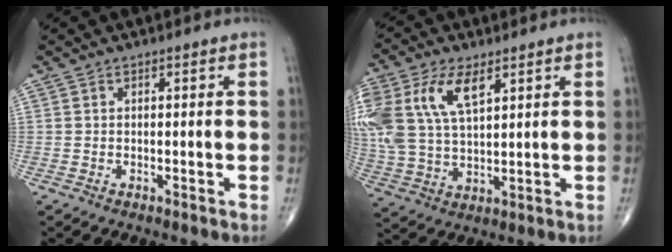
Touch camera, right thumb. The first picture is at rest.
{"total": 17.1, "force": [6.8, 9.1, 12.8], "torque": [-0.300, -0.002, 0.135]}